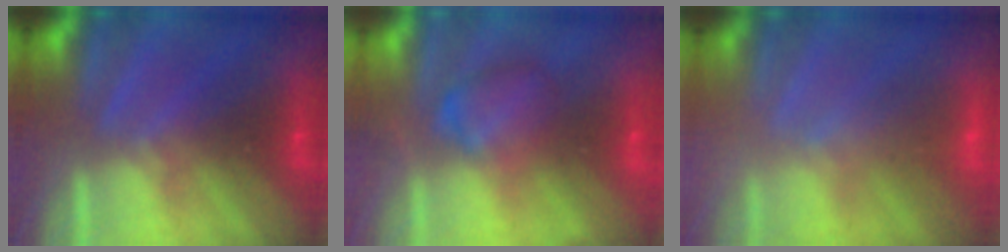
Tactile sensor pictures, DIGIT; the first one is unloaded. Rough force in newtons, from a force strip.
{"total": 2.3}
{"total": 2.2}